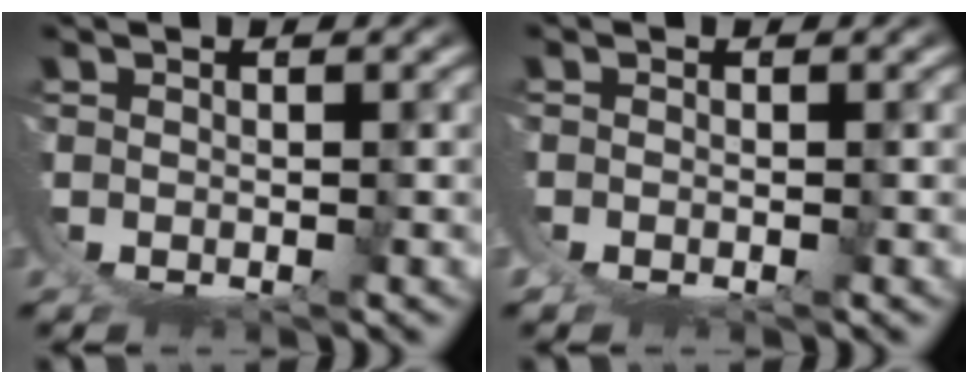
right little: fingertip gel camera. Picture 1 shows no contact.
{"total": 1.1, "force": [-0.2, 0.8, 0.6], "torque": [-0.019, -0.003, -0.003]}